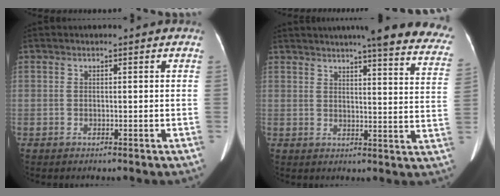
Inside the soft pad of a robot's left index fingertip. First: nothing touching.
{"total": 24.5, "force": [21.4, 2.1, 11.7], "torque": [-0.145, -0.053, 0.234]}